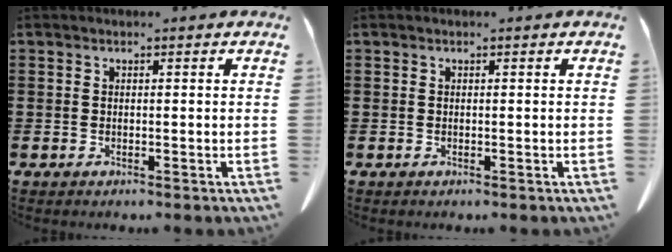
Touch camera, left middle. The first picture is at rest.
{"total": 0.0}